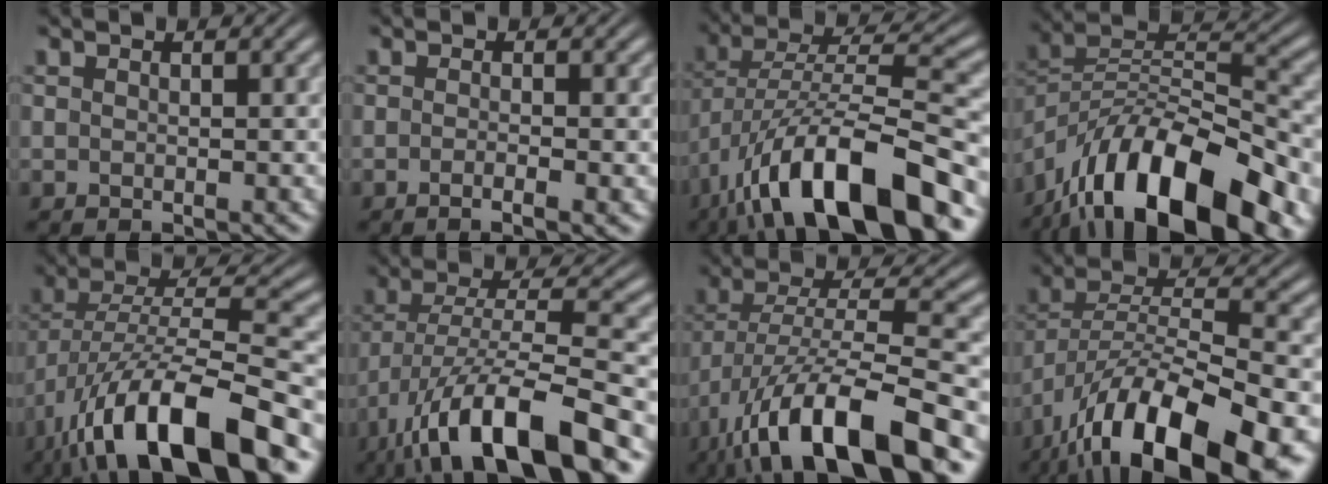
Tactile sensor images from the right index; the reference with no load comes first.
{"total": 1.7, "force": [-1.1, -0.1, 1.3], "torque": [-0.026, 0.000, -0.023]}
{"total": 12.7, "force": [-4.8, 5.3, 10.5], "torque": [-0.193, -0.025, -0.057]}
{"total": 13.8, "force": [-4.9, 7.6, 10.4], "torque": [-0.183, -0.034, -0.066]}
{"total": 12.3, "force": [-5.0, 5.3, 9.9], "torque": [-0.198, -0.036, -0.055]}
{"total": 11.1, "force": [-5.8, 3.8, 8.7], "torque": [-0.174, -0.037, -0.066]}
{"total": 11.6, "force": [-5.6, 4.5, 9.1], "torque": [-0.192, -0.044, -0.058]}
{"total": 11.4, "force": [-5.5, 5.4, 8.4], "torque": [-0.163, -0.025, -0.069]}